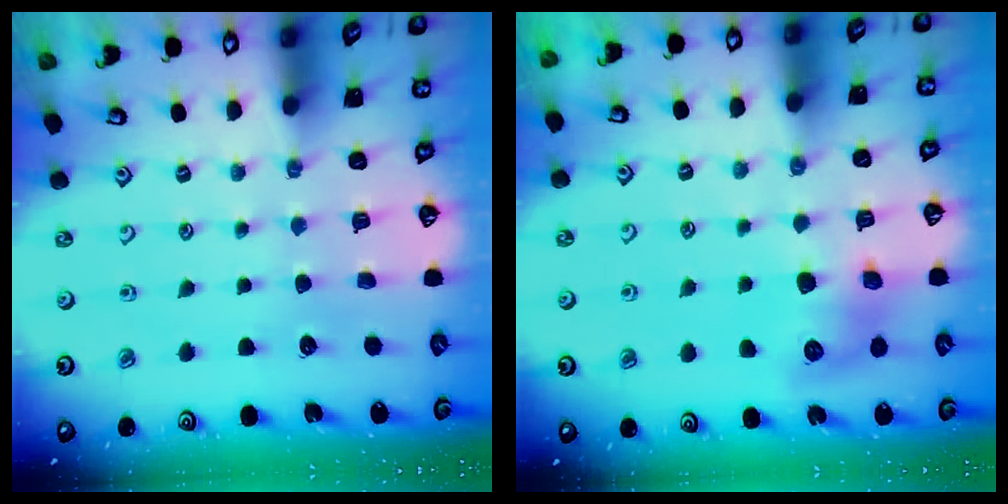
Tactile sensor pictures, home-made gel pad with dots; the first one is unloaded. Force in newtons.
{"total": 8.4, "press": 8.3, "slide": 1.2}